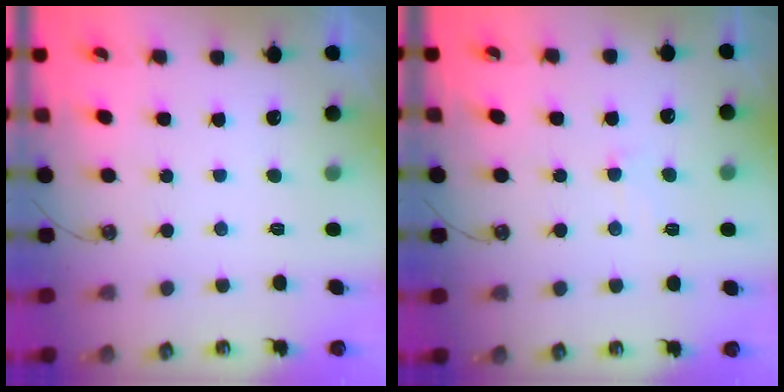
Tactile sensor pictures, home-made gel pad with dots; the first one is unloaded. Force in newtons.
{"total": 1.0, "press": 0.7, "slide": 0.6}